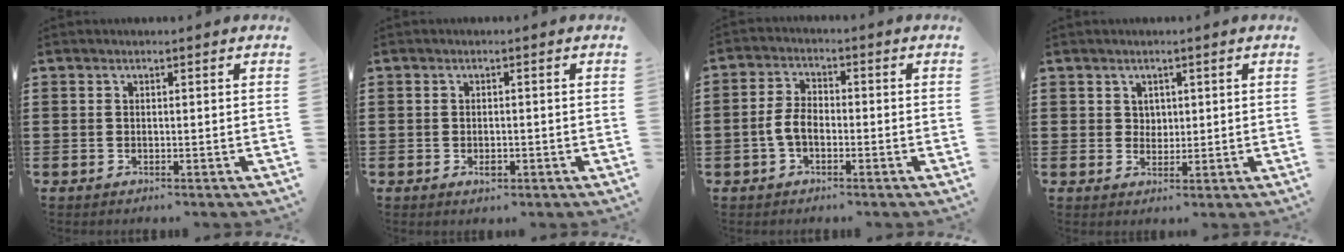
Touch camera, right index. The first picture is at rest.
{"total": 1.6, "force": [-0.6, 1.0, 1.0], "torque": [-0.020, 0.000, -0.011]}
{"total": 4.3, "force": [-1.3, 2.5, 3.3], "torque": [-0.081, 0.000, -0.031]}
{"total": 2.0, "force": [1.1, 1.7, 0.4], "torque": [-0.014, 0.008, 0.020]}